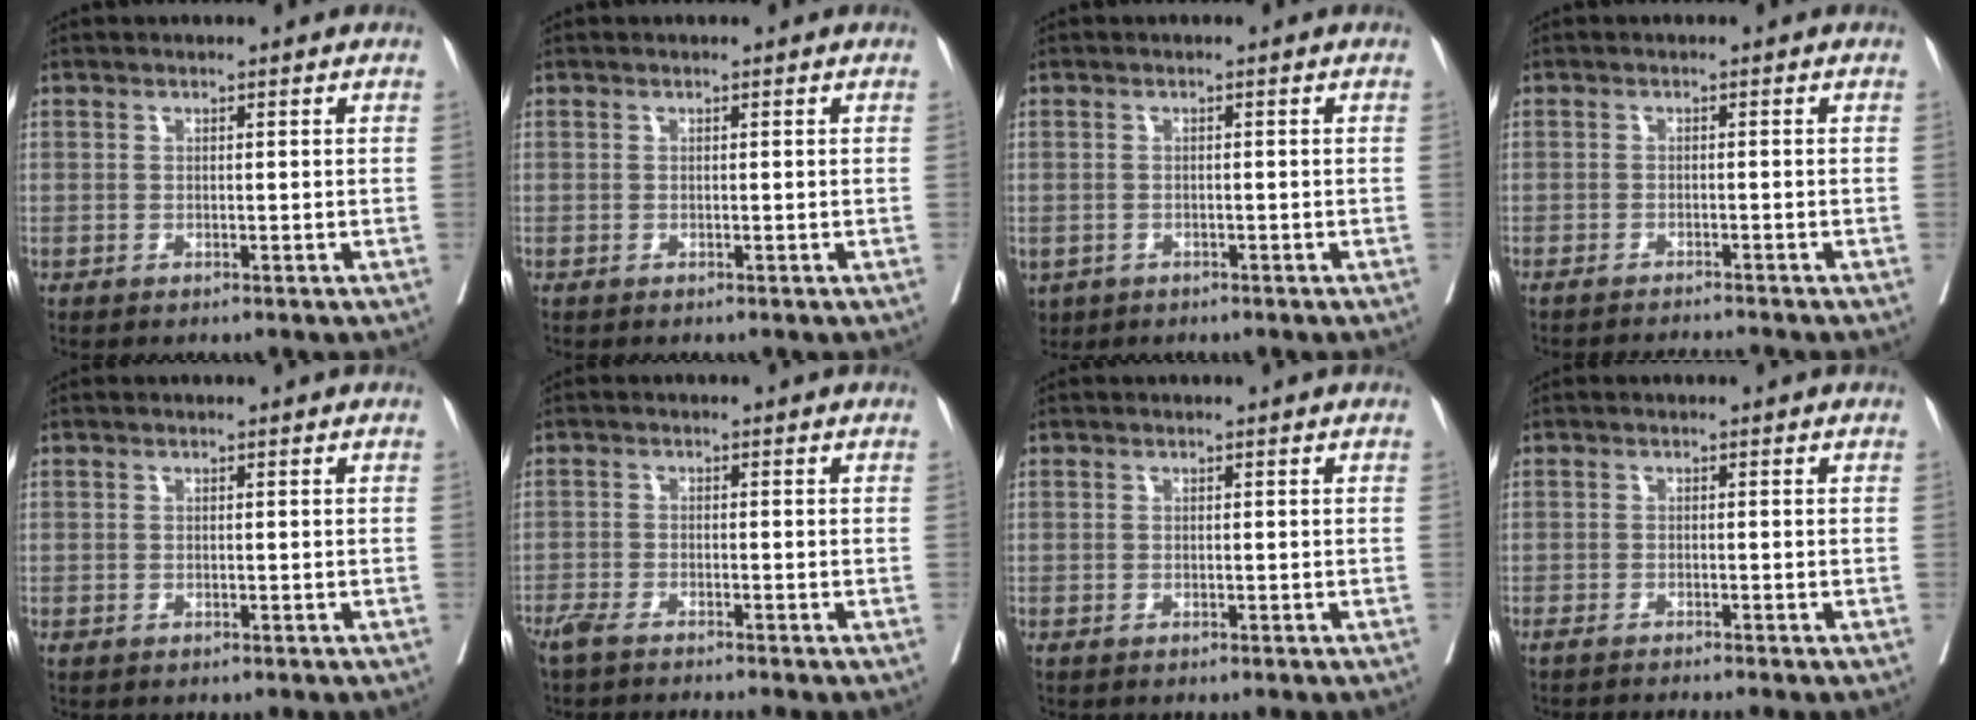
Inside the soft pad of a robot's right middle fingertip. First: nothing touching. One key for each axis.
{"total": 0.0}
{"total": 3.9, "fx": -2.1, "fy": 3.1, "fz": 1.0, "tx": -0.021, "ty": -0.001, "tz": -0.030}
{"total": 5.3, "fx": -5.1, "fy": -0.6, "fz": 1.4, "tx": -0.011, "ty": -0.009, "tz": -0.073}
{"total": 0.5, "fx": -0.4, "fy": 0.3, "fz": 0.2, "tx": -0.006, "ty": 0.001, "tz": -0.005}
{"total": 5.7, "fx": -5.1, "fy": 0.1, "fz": 2.6, "tx": -0.034, "ty": -0.013, "tz": -0.086}
{"total": 0.8, "fx": -0.8, "fy": 0.2, "fz": 0.3, "tx": -0.007, "ty": -0.002, "tz": -0.013}
{"total": 5.3, "fx": -4.9, "fy": -0.5, "fz": 2.1, "tx": -0.015, "ty": -0.009, "tz": -0.074}